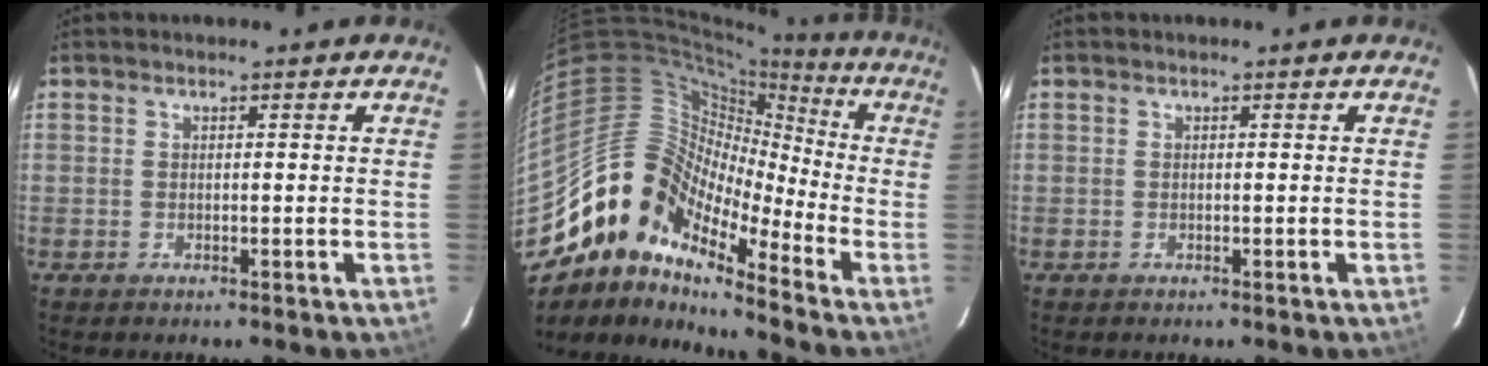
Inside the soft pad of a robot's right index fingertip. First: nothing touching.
{"total": 14.1, "force": [-10.8, 6.3, 6.5], "torque": [-0.093, 0.007, -0.229]}
{"total": 0.0}